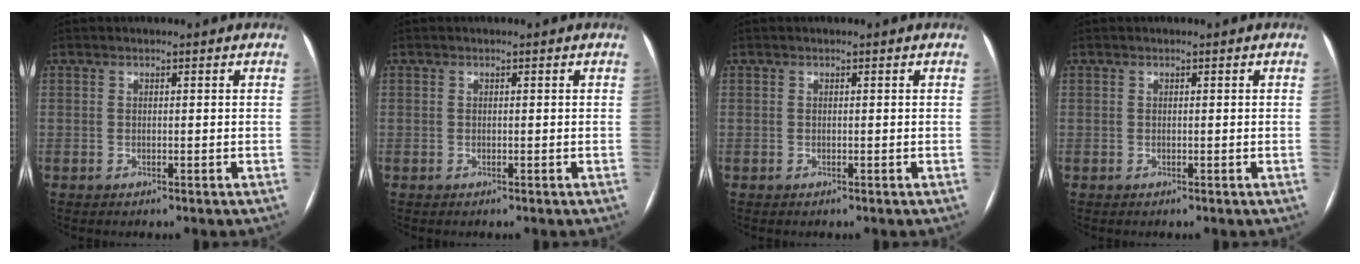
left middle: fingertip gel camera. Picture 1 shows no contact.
{"total": 0.0}
{"total": 0.0}
{"total": 0.0}